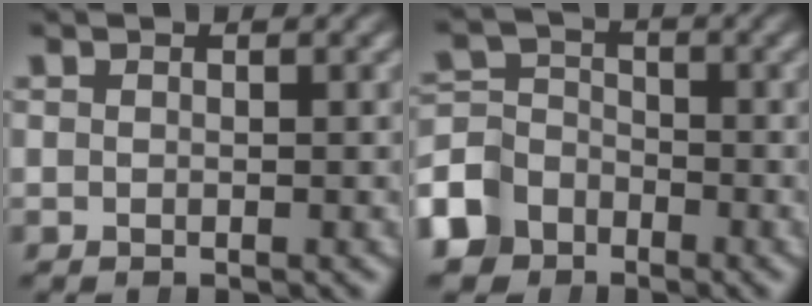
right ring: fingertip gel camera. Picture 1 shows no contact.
{"total": 6.3, "force": [-2.9, 5.2, 1.9], "torque": [-0.036, -0.027, -0.041]}